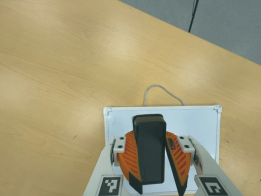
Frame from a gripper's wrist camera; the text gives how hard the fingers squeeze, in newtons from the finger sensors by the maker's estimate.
{"total": 9.5, "left": 9.7, "right": 9.2}